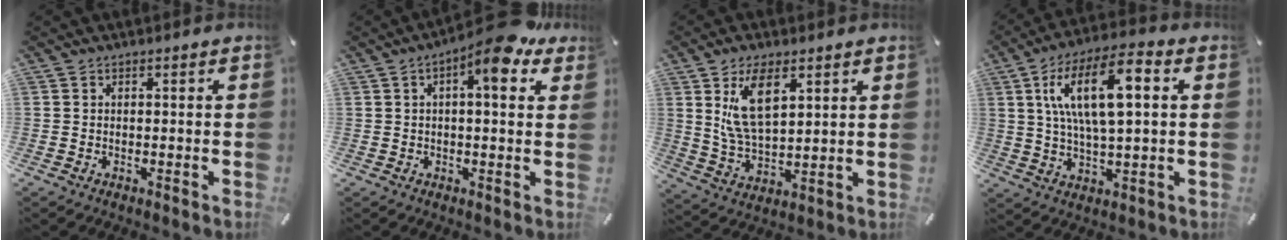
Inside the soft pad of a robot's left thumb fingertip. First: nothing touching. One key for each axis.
{"total": 9.8, "fx": 5.3, "fy": 2.8, "fz": 7.8, "tx": -0.111, "ty": -0.030, "tz": 0.081}
{"total": 11.4, "fx": 5.3, "fy": 6.0, "fz": 8.1, "tx": -0.190, "ty": -0.013, "tz": 0.091}
{"total": 15.5, "fx": 4.2, "fy": 6.3, "fz": 13.5, "tx": -0.257, "ty": 0.008, "tz": 0.069}